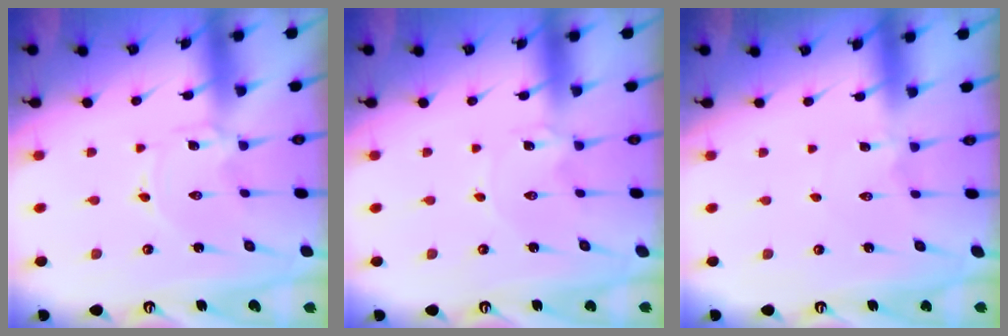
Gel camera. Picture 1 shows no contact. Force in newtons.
{"total": 0.7, "press": 0.7, "slide": 0.1}
{"total": 1.9, "press": 1.9, "slide": 0.2}